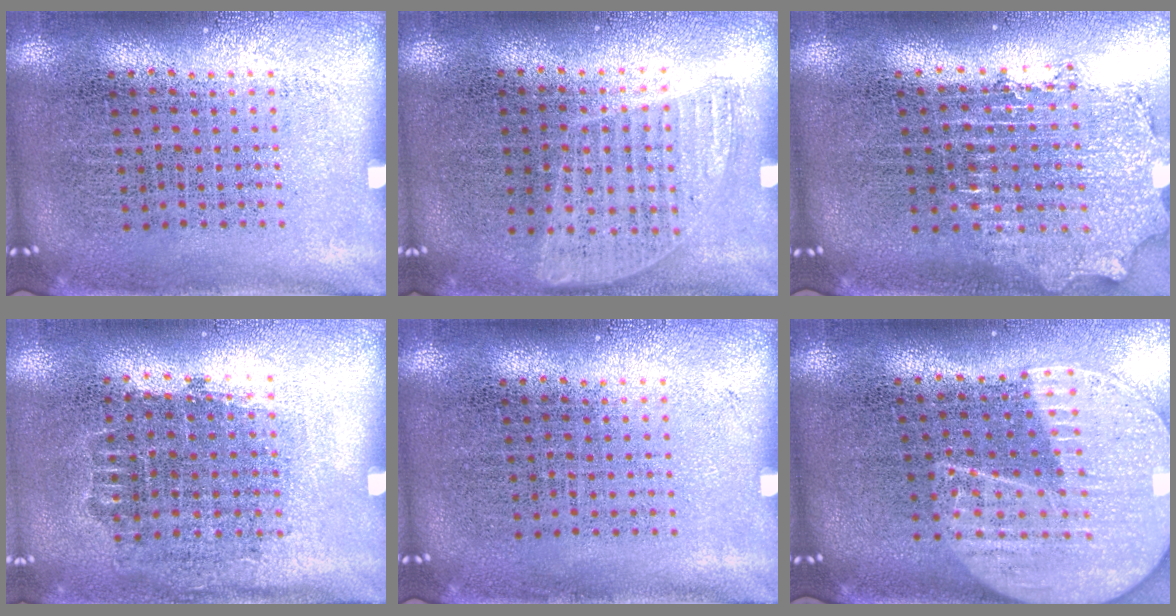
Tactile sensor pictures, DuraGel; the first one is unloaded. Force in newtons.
{"total": 0.8, "press": 0.8, "slide": 0.3}
{"total": 2.1, "press": 1.6, "slide": 1.4}
{"total": 0.7, "press": 0.6, "slide": 0.3}
{"total": 0.0}
{"total": 2.3, "press": 2.0, "slide": 1.1}